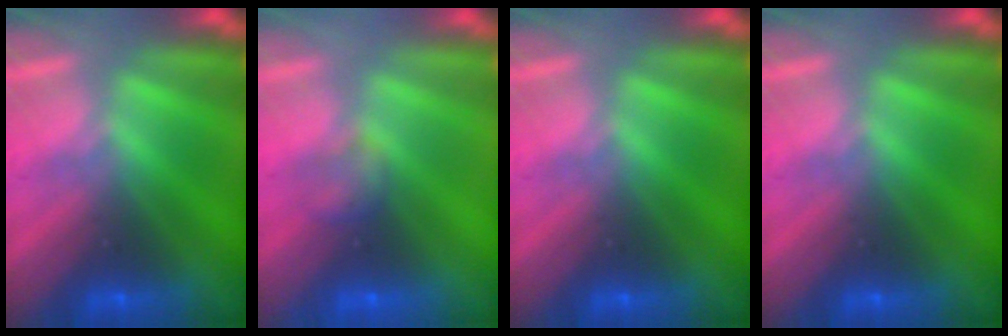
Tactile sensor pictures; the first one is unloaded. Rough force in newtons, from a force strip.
{"total": 1.2}
{"total": 0.0}
{"total": 0.0}